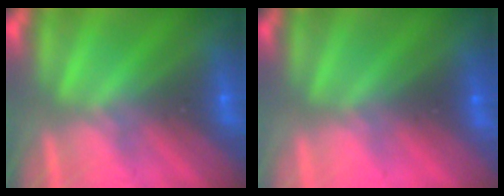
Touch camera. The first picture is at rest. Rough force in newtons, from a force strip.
{"total": 3.4}